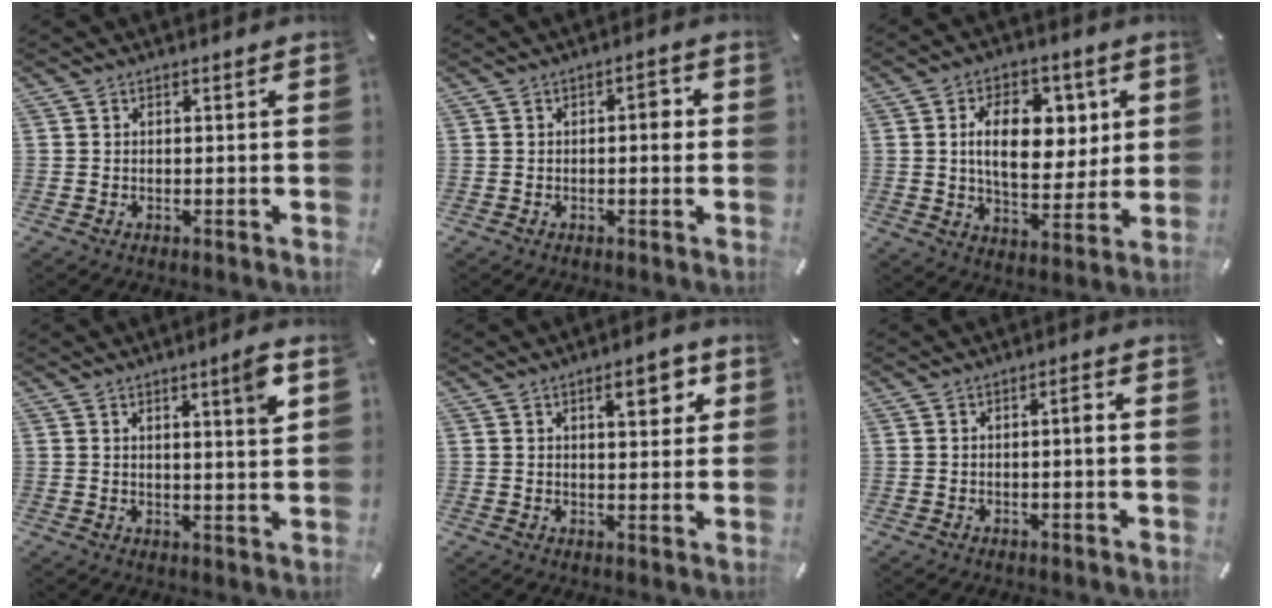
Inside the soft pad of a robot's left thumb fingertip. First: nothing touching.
{"total": 3.7, "force": [0.0, 1.6, 3.4], "torque": [-0.048, 0.006, -0.007]}
{"total": 14.4, "force": [3.5, 9.1, 10.6], "torque": [-0.167, 0.002, 0.057]}
{"total": 5.8, "force": [3.0, 0.3, 4.9], "torque": [-0.076, -0.017, 0.043]}
{"total": 7.0, "force": [3.2, 2.9, 5.6], "torque": [-0.067, -0.011, 0.045]}
{"total": 2.3, "force": [-0.1, 0.4, 2.2], "torque": [-0.036, 0.001, -0.007]}